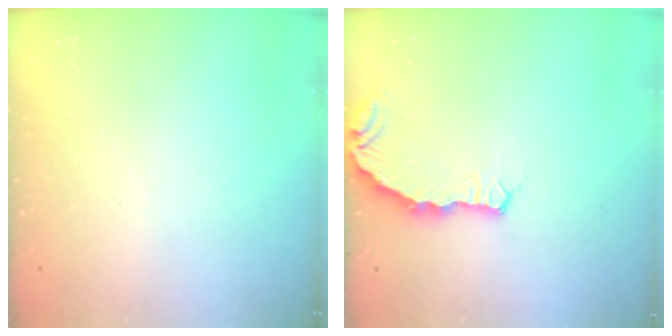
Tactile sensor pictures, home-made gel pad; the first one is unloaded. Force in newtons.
{"total": 6.8, "press": 5.1, "slide": 4.4}